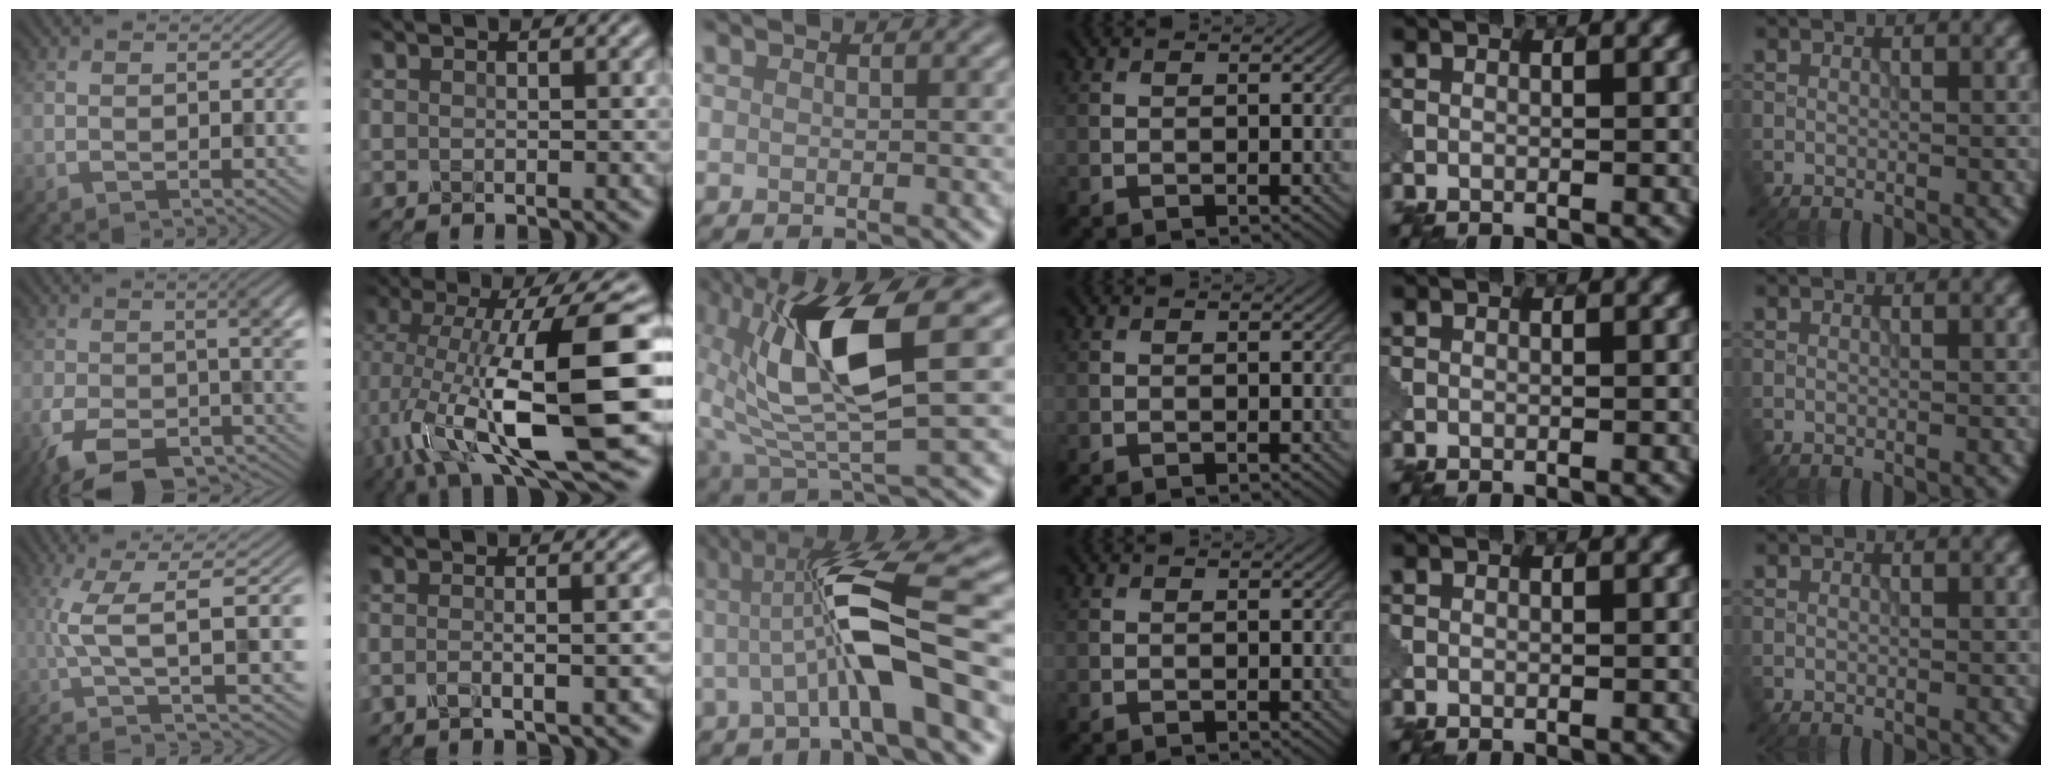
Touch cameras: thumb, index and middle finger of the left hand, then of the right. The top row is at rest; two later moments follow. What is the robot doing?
{"motion": "shake", "object": "salt shaker"}